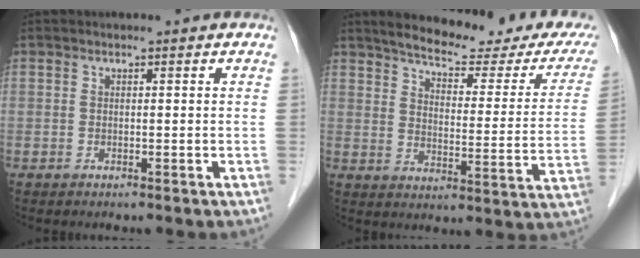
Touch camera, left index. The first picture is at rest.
{"total": 21.1, "force": [18.2, 3.7, 10.2], "torque": [-0.132, -0.029, 0.219]}